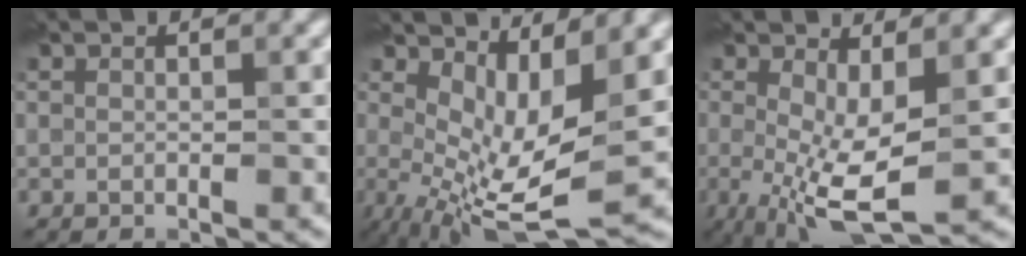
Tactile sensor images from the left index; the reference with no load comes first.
{"total": 7.5, "force": [0.8, 3.1, 6.8], "torque": [-0.131, -0.019, 0.018]}
{"total": 6.3, "force": [-0.6, 2.1, 6.0], "torque": [-0.125, -0.014, -0.011]}